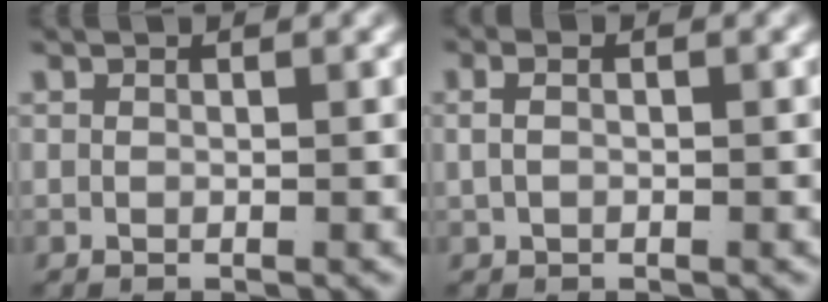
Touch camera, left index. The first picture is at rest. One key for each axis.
{"total": 1.2, "fx": -0.1, "fy": 0.3, "fz": 1.1, "tx": -0.024, "ty": -0.002, "tz": 0.003}